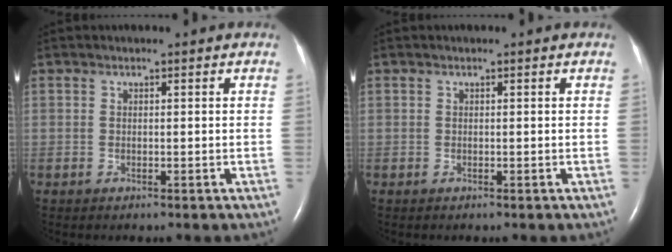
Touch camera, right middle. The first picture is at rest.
{"total": 0.0}